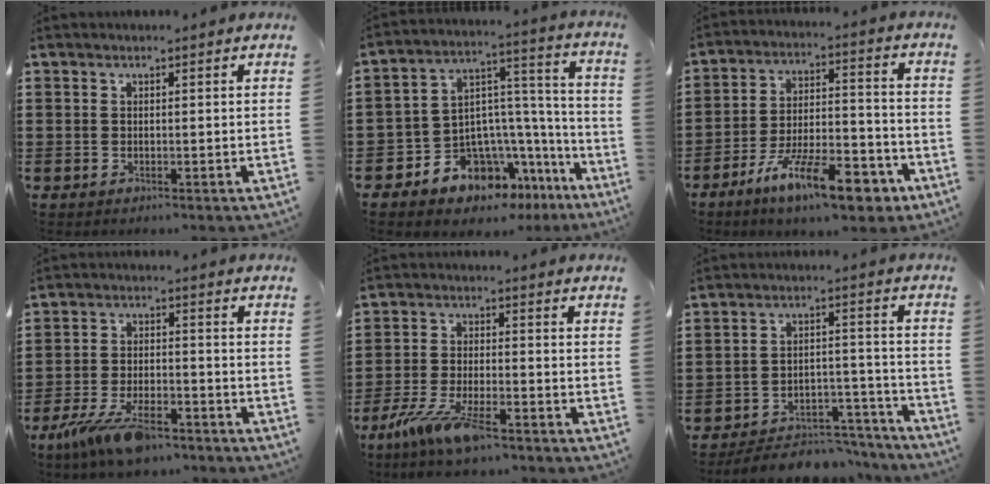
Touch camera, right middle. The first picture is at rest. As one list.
[{"total": 9.1, "force": [-7.4, 4.9, 1.9], "torque": [-0.055, -0.005, -0.141]}, {"total": 14.1, "force": [-9.3, 4.3, 9.7], "torque": [-0.166, 0.037, -0.162]}, {"total": 9.3, "force": [-6.5, 2.8, 6.0], "torque": [-0.127, 0.001, -0.120]}, {"total": 8.2, "force": [-5.7, 1.2, 5.7], "torque": [-0.130, -0.016, -0.108]}, {"total": 5.7, "force": [-5.5, 1.3, 1.0], "torque": [-0.013, 0.019, -0.108]}]